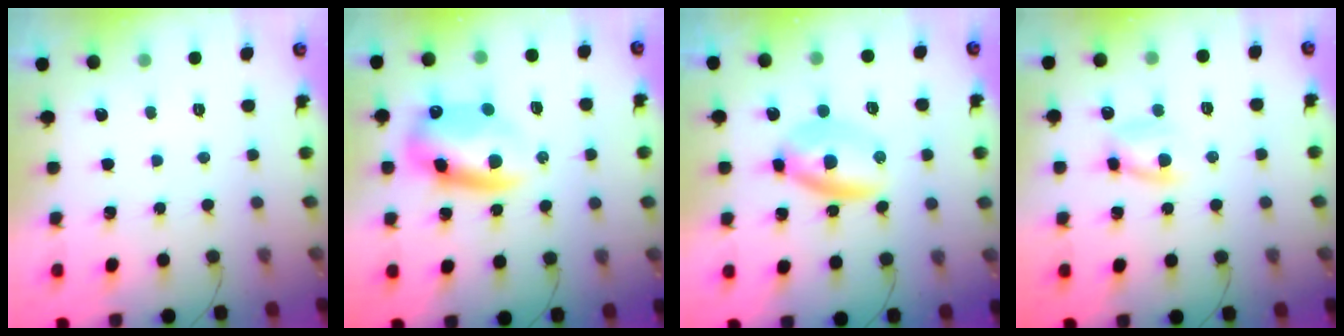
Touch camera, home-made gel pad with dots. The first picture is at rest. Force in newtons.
{"total": 12.4, "press": 11.9, "slide": 3.2}
{"total": 6.2, "press": 6.1, "slide": 1.1}
{"total": 7.6, "press": 7.6, "slide": 0.4}